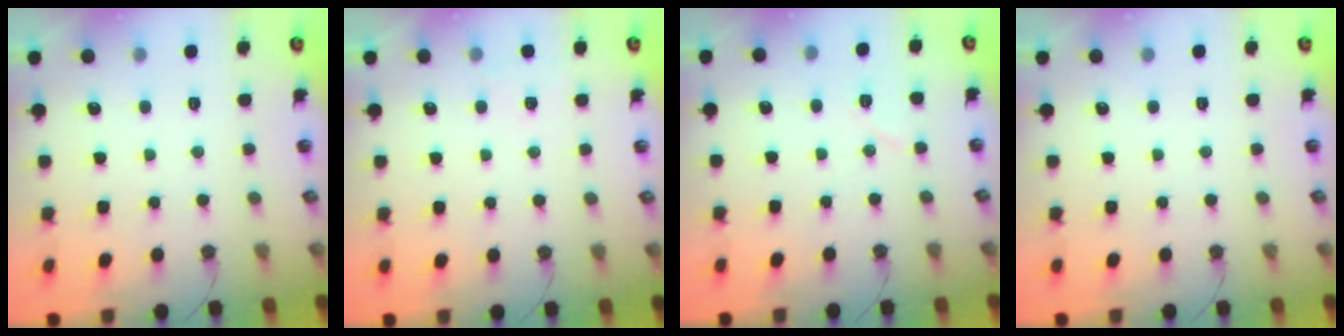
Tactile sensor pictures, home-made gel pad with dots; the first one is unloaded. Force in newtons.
{"total": 3.5, "press": 3.5, "slide": 0.2}
{"total": 4.8, "press": 4.4, "slide": 2.1}
{"total": 0.0}